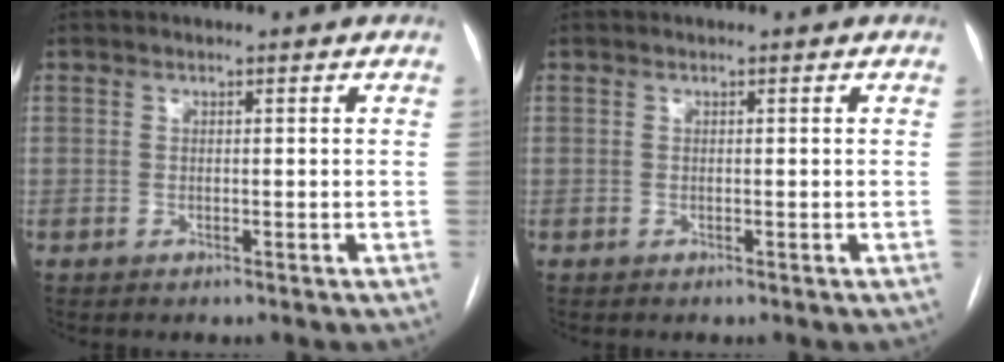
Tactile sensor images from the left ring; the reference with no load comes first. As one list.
[{"total": 0.0}]